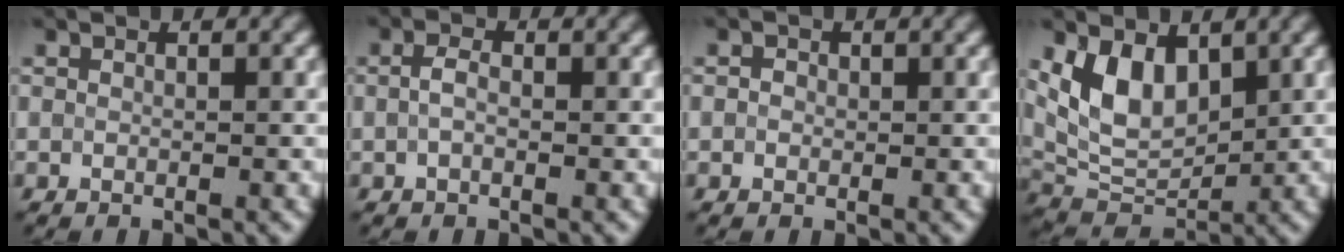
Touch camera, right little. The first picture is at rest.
{"total": 1.5, "force": [-0.1, 0.7, 1.3], "torque": [-0.031, 0.008, -0.007]}
{"total": 0.7, "force": [0.1, 0.6, 0.3], "torque": [-0.005, 0.002, -0.003]}
{"total": 5.9, "force": [2.2, 3.4, 4.2], "torque": [-0.081, -0.006, 0.045]}